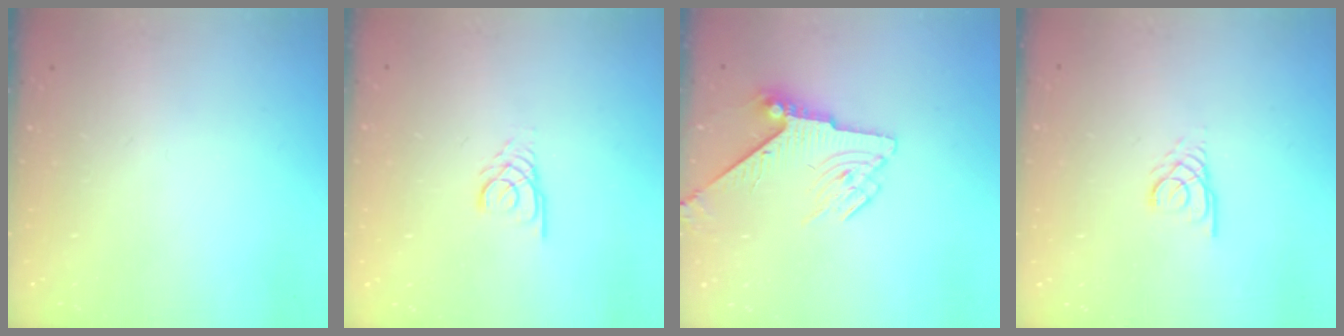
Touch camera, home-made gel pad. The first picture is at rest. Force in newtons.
{"total": 2.5, "press": 2.5, "slide": 0.2}
{"total": 6.7, "press": 6.6, "slide": 1.0}
{"total": 2.2, "press": 2.2, "slide": 0.2}